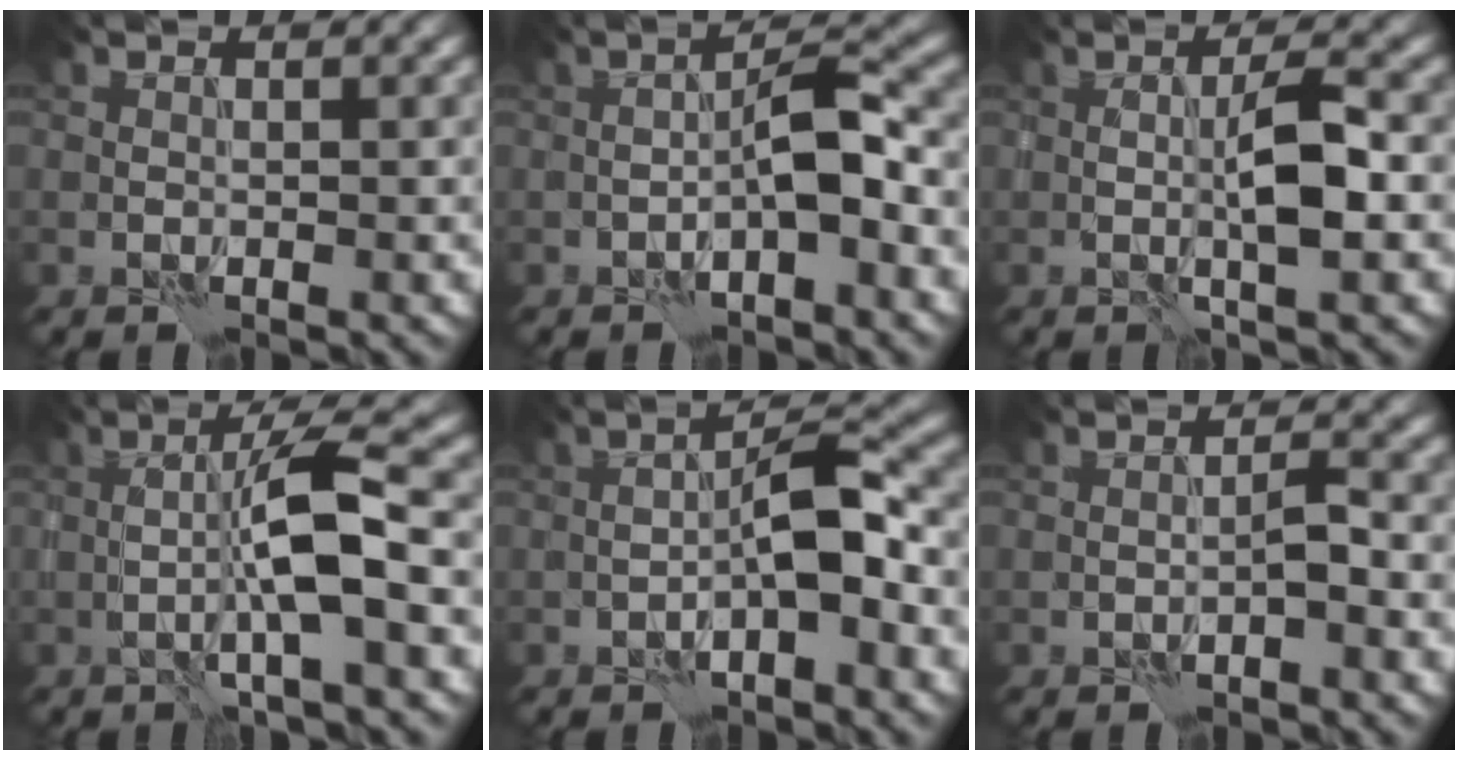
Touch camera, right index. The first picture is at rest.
{"total": 2.8, "force": [-0.8, 0.2, 2.7], "torque": [-0.065, 0.009, -0.024]}
{"total": 2.9, "force": [0.5, 0.0, 2.8], "torque": [-0.070, -0.003, 0.002]}
{"total": 4.7, "force": [0.3, 0.3, 4.7], "torque": [-0.102, 0.004, -0.007]}
{"total": 3.5, "force": [-0.9, 0.5, 3.3], "torque": [-0.074, 0.010, -0.026]}
{"total": 0.6, "force": [-0.1, -0.5, 0.4], "torque": [-0.027, 0.000, -0.011]}